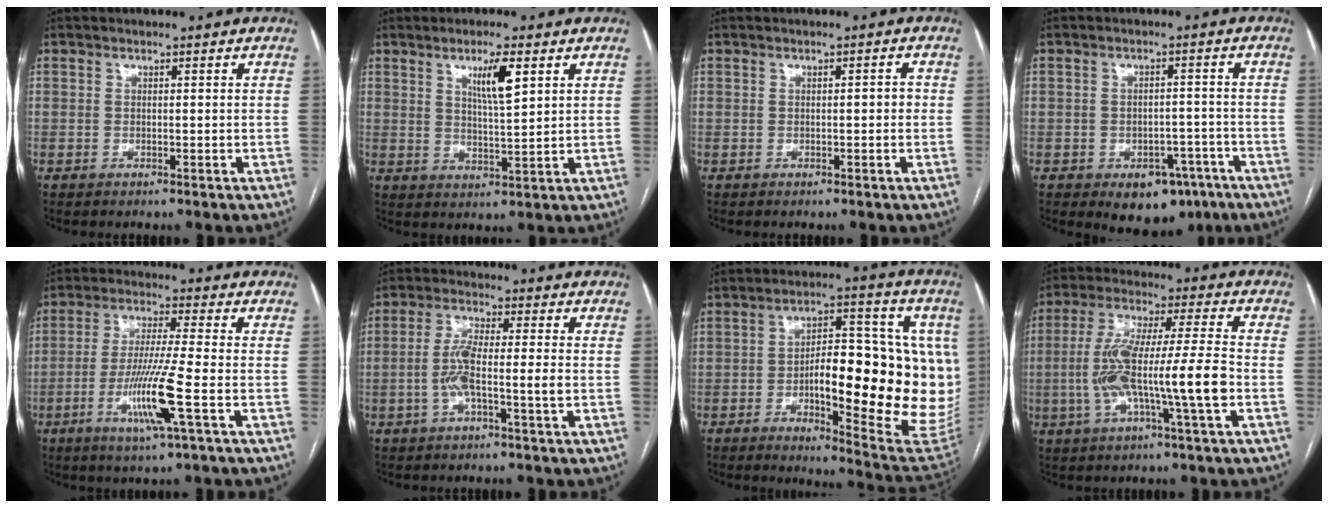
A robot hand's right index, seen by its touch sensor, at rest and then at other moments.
{"total": 5.9, "force": [2.8, 0.6, 5.2], "torque": [-0.089, -0.005, 0.049]}
{"total": 1.3, "force": [-0.1, 0.4, 1.2], "torque": [-0.014, 0.003, -0.001]}
{"total": 8.1, "force": [-4.9, 4.9, 4.2], "torque": [-0.037, 0.014, -0.060]}
{"total": 10.4, "force": [-3.4, -0.9, 9.8], "torque": [-0.194, -0.018, -0.067]}
{"total": 6.4, "force": [-1.4, 0.4, 6.2], "torque": [-0.129, 0.011, -0.029]}
{"total": 22.9, "force": [-1.4, 6.1, 22.0], "torque": [-0.229, 0.023, -0.004]}
{"total": 14.1, "force": [-2.9, 0.3, 13.8], "torque": [-0.269, 0.010, -0.056]}